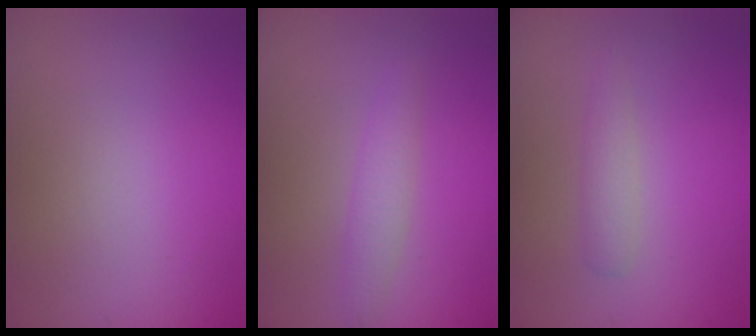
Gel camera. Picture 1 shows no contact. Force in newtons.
{"total": 1.9, "press": 1.9, "slide": 0.0}
{"total": 1.5, "press": 1.5, "slide": 0.0}